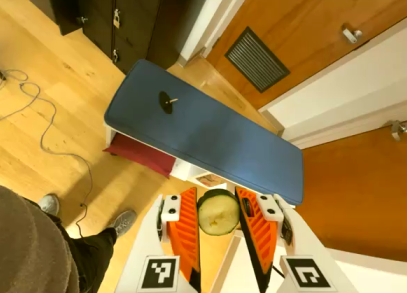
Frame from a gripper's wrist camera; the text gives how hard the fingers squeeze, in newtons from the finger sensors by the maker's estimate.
{"total": 8.2, "left": 7.9, "right": 8.5}